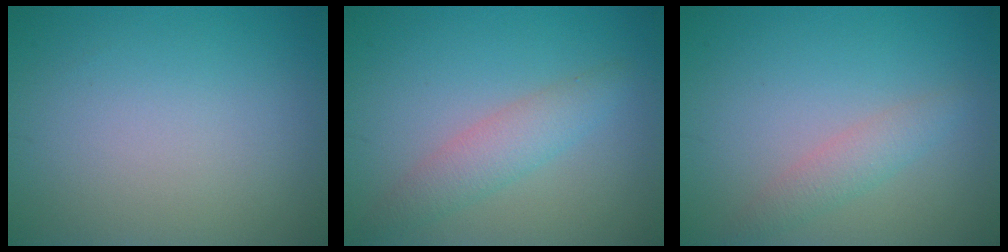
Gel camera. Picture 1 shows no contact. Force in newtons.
{"total": 2.9, "press": 2.9, "slide": 0.1}
{"total": 2.0, "press": 2.0, "slide": 0.1}